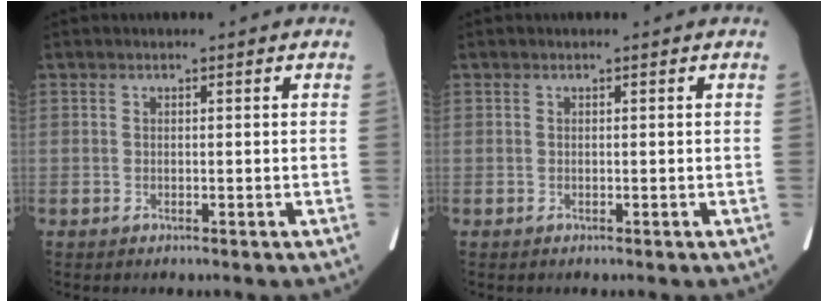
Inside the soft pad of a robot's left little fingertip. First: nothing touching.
{"total": 0.0}